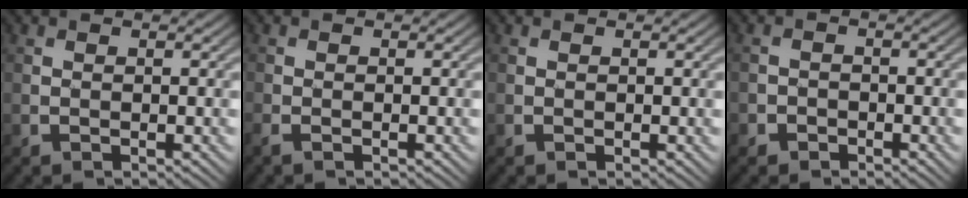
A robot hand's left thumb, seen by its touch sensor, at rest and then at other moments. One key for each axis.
{"total": 1.2, "fx": -0.9, "fy": 0.3, "fz": 0.7, "tx": -0.022, "ty": -0.005, "tz": -0.022}
{"total": 0.0}
{"total": 1.5, "fx": -1.1, "fy": 1.0, "fz": 0.1, "tx": 0.004, "ty": 0.003, "tz": -0.023}